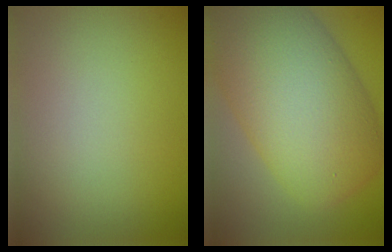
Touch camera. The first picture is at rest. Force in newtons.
{"total": 13.6, "press": 13.6, "slide": 0.3}